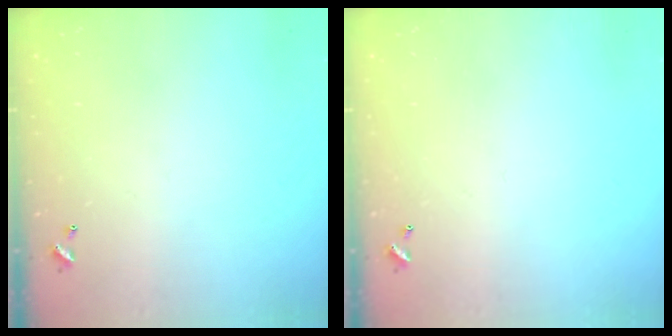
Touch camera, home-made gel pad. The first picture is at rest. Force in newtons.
{"total": 0.0}